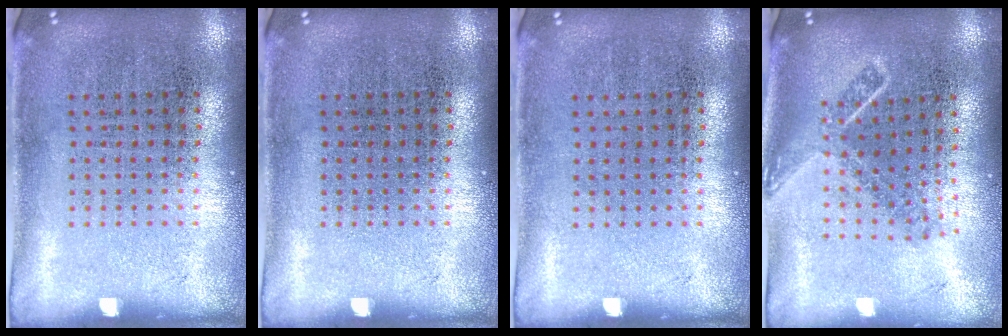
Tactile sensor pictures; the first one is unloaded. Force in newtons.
{"total": 0.0}
{"total": 0.0}
{"total": 1.8, "press": 1.3, "slide": 1.3}